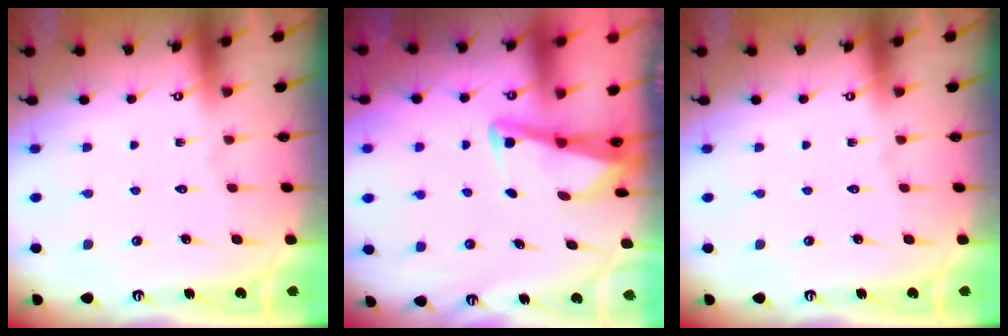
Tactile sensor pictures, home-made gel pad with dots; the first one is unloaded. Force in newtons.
{"total": 3.0, "press": 3.0, "slide": 0.4}
{"total": 0.0}